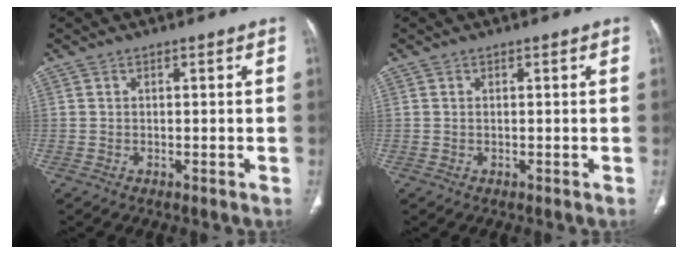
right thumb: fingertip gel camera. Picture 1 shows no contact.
{"total": 0.0}